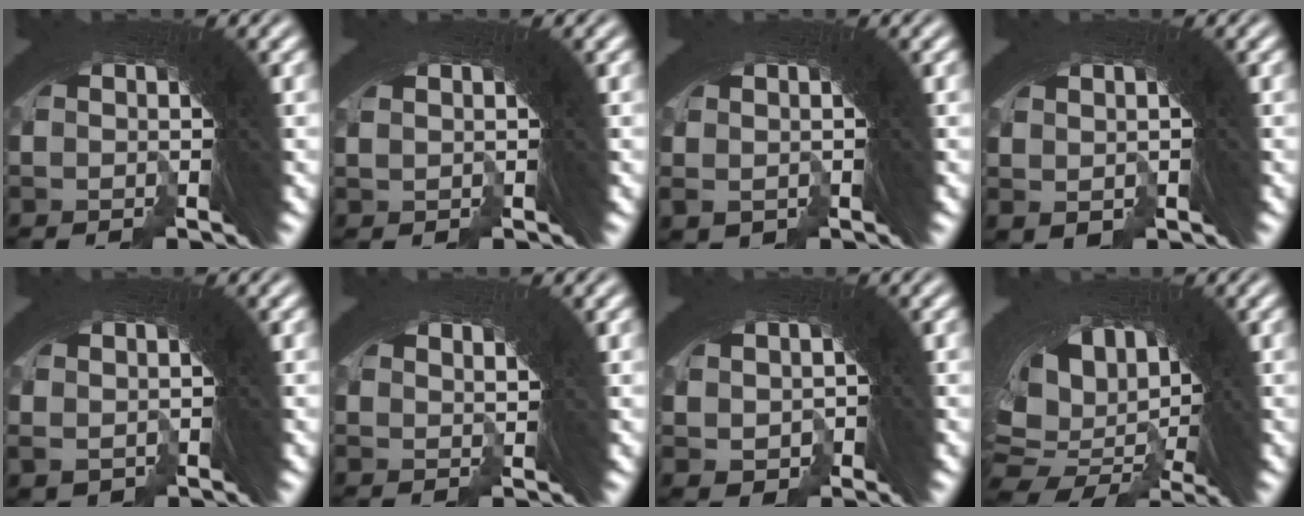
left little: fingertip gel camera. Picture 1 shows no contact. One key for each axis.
{"total": 0.9, "fx": 0.3, "fy": 0.9, "fz": 0.3, "tx": -0.013, "ty": 0.006, "tz": 0.005}
{"total": 1.2, "fx": -0.3, "fy": 1.1, "fz": -0.1, "tx": -0.012, "ty": -0.006, "tz": 0.002}
{"total": 2.1, "fx": -0.8, "fy": 1.9, "fz": 0.3, "tx": -0.028, "ty": -0.017, "tz": -0.001}
{"total": 1.6, "fx": -0.3, "fy": 1.6, "fz": 0.2, "tx": -0.019, "ty": -0.007, "tz": 0.002}
{"total": 0.9, "fx": -0.1, "fy": 0.8, "fz": 0.3, "tx": -0.028, "ty": -0.013, "tz": 0.002}
{"total": 3.2, "fx": -1.7, "fy": 2.7, "fz": 0.2, "tx": -0.023, "ty": -0.026, "tz": -0.011}
{"total": 13.5, "fx": -3.6, "fy": 10.2, "fz": 8.1, "tx": -0.190, "ty": -0.062, "tz": -0.033}